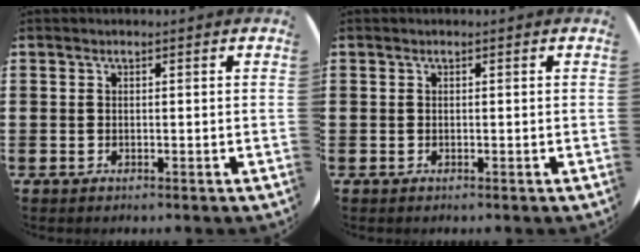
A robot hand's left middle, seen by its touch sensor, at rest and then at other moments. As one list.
[{"total": 0.0}]